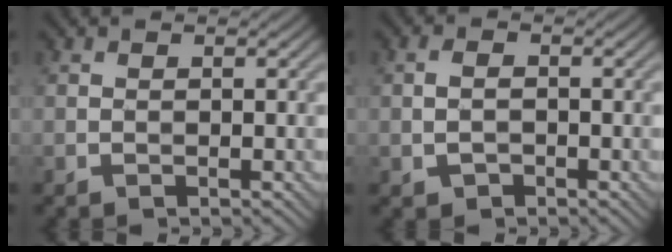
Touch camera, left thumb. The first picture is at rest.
{"total": 2.0, "force": [-0.7, 1.3, 1.3], "torque": [-0.028, 0.001, -0.014]}